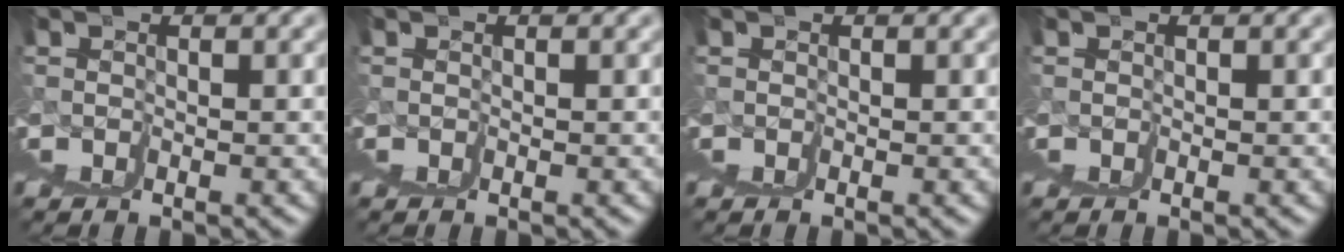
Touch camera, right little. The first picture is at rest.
{"total": 0.0}
{"total": 0.0}
{"total": 0.0}